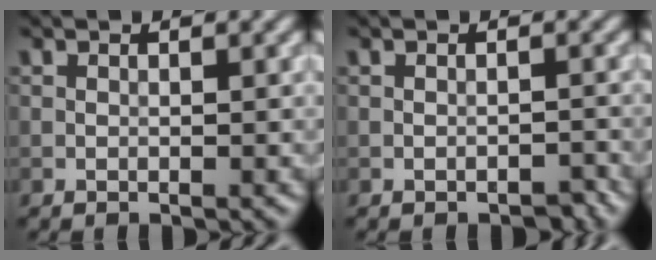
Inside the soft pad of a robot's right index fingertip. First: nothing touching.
{"total": 1.0, "force": [-0.8, 0.4, 0.4], "torque": [-0.005, 0.001, -0.011]}